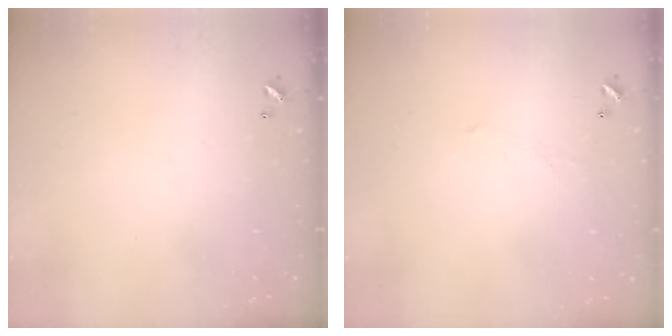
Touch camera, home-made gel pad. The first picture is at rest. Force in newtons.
{"total": 6.0, "press": 6.0, "slide": 0.9}